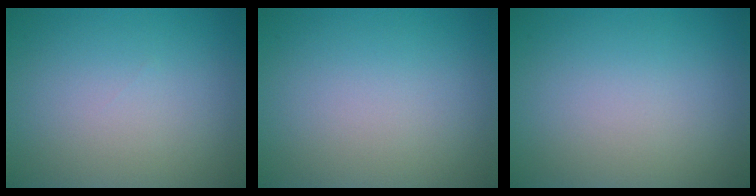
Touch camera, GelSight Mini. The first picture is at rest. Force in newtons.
{"total": 0.0}
{"total": 0.0}